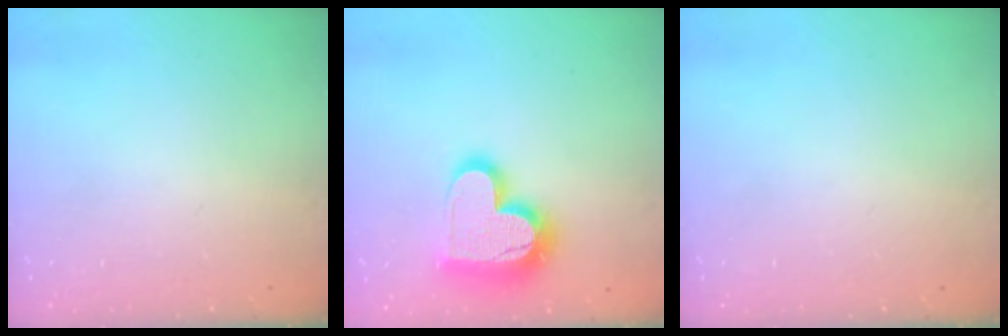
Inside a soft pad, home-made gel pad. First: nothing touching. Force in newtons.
{"total": 17.8, "press": 17.7, "slide": 1.5}
{"total": 0.0}